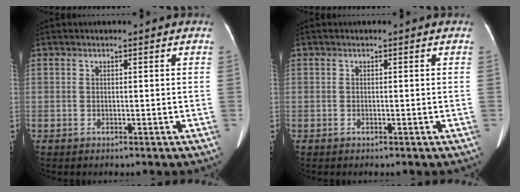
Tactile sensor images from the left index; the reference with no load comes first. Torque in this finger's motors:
{"motor_torque": [-0.38, -0.11, -0.01, -0.01]}